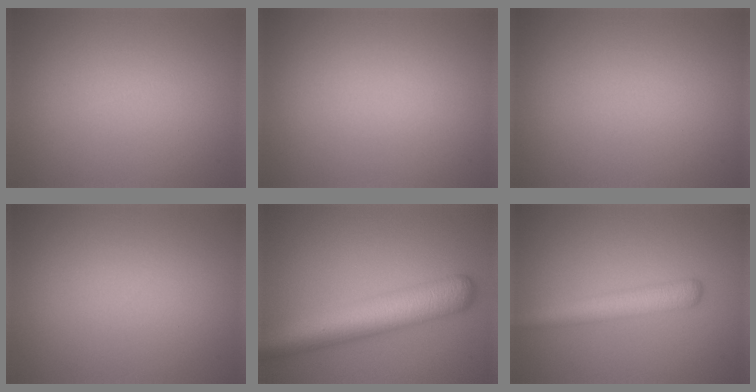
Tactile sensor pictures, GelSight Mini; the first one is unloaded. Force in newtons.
{"total": 0.0}
{"total": 0.0}
{"total": 0.0}
{"total": 7.7, "press": 7.7, "slide": 0.3}
{"total": 3.5, "press": 3.5, "slide": 0.1}